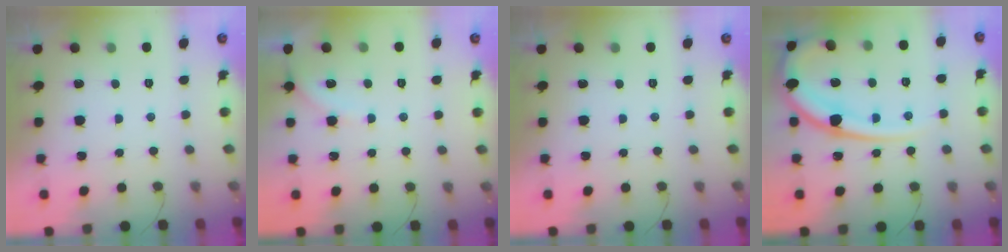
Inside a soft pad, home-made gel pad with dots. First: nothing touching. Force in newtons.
{"total": 3.1, "press": 3.1, "slide": 0.5}
{"total": 0.0}
{"total": 15.5, "press": 15.3, "slide": 2.0}